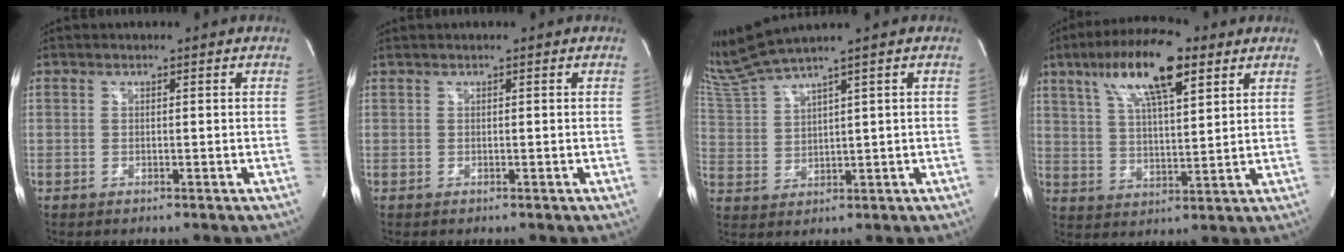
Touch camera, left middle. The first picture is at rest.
{"total": 0.6, "force": [0.5, 0.0, 0.3], "torque": [-0.012, 0.016, 0.015]}
{"total": 6.0, "force": [5.5, -1.8, 1.8], "torque": [-0.060, 0.001, 0.127]}
{"total": 13.9, "force": [7.5, 3.3, 11.2], "torque": [-0.205, 0.020, 0.133]}